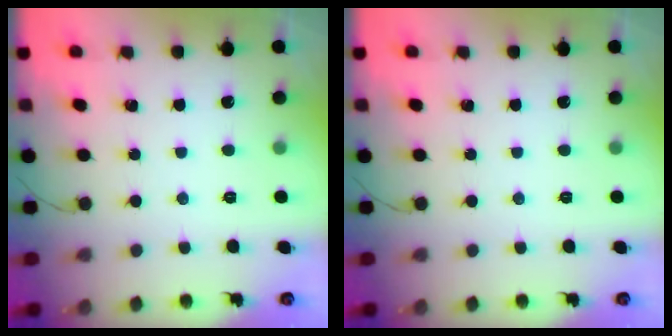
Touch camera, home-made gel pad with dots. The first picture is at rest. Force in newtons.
{"total": 0.0}